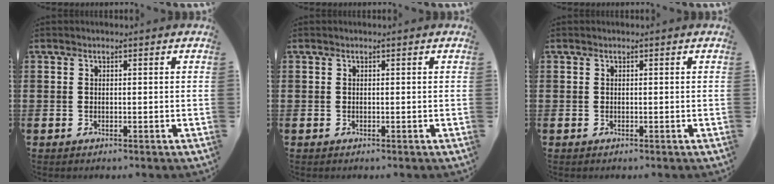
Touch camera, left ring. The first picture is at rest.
{"total": 0.0}
{"total": 0.0}